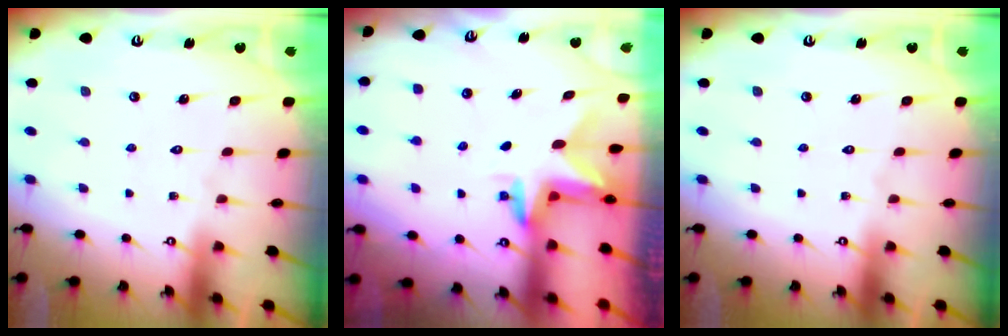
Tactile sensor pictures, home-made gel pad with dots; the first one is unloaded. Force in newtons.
{"total": 3.0, "press": 2.9, "slide": 0.2}
{"total": 0.0}